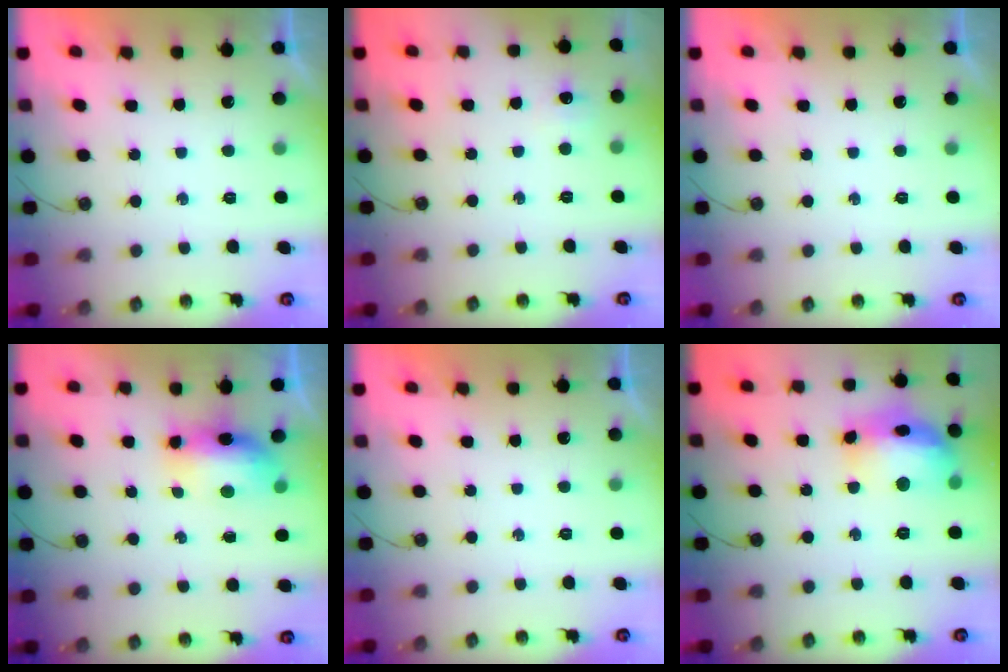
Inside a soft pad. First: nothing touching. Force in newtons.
{"total": 5.2, "press": 5.2, "slide": 0.6}
{"total": 0.0}
{"total": 11.1, "press": 9.6, "slide": 5.5}
{"total": 0.0}
{"total": 15.7, "press": 15.6, "slide": 1.3}